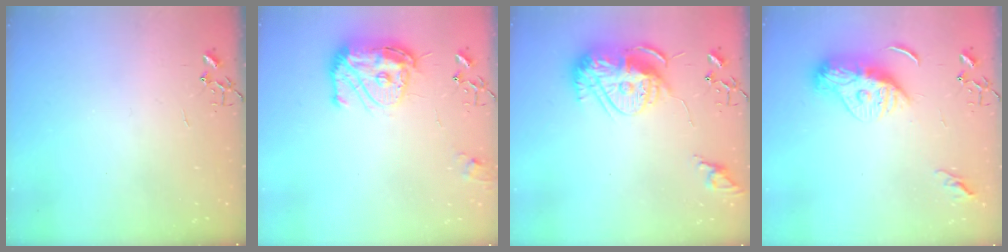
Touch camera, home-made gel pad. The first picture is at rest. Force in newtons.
{"total": 16.6, "press": 16.5, "slide": 1.6}
{"total": 15.2, "press": 15.2, "slide": 1.4}
{"total": 11.6, "press": 11.6, "slide": 0.9}